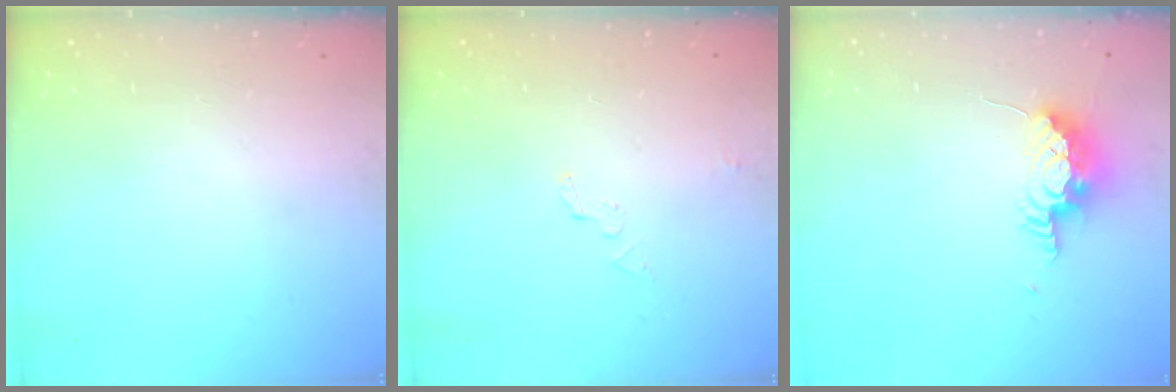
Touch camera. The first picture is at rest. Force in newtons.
{"total": 2.8, "press": 2.8, "slide": 0.2}
{"total": 11.7, "press": 9.7, "slide": 6.5}